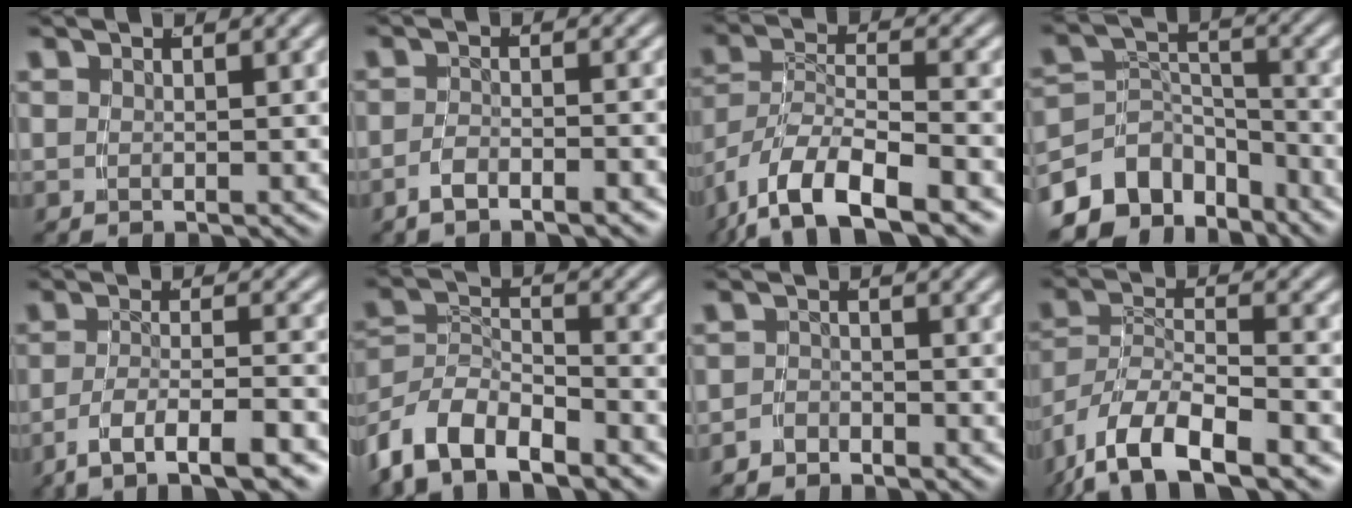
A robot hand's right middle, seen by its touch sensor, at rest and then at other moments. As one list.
[{"total": 2.3, "force": [-2.1, 0.0, 0.9], "torque": [-0.016, 0.001, -0.039]}, {"total": 8.3, "force": [-4.7, 4.7, 4.9], "torque": [-0.104, -0.025, -0.066]}, {"total": 9.7, "force": [-5.7, 6.5, 4.3], "torque": [-0.082, -0.041, -0.086]}, {"total": 6.2, "force": [-4.6, 1.3, 4.0], "torque": [-0.064, -0.020, -0.063]}, {"total": 7.1, "force": [-4.3, 4.7, 3.3], "torque": [-0.094, -0.024, -0.069]}, {"total": 2.2, "force": [-2.1, 0.7, -0.2], "torque": [0.004, -0.009, -0.035]}, {"total": 8.9, "force": [-5.0, 5.5, 4.9], "torque": [-0.106, -0.026, -0.073]}]